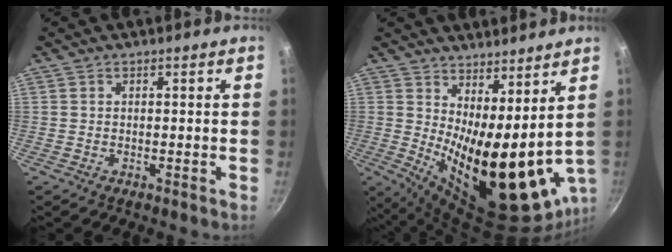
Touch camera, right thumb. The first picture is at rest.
{"total": 19.2, "force": [5.3, 7.3, 16.9], "torque": [-0.221, -0.056, 0.098]}